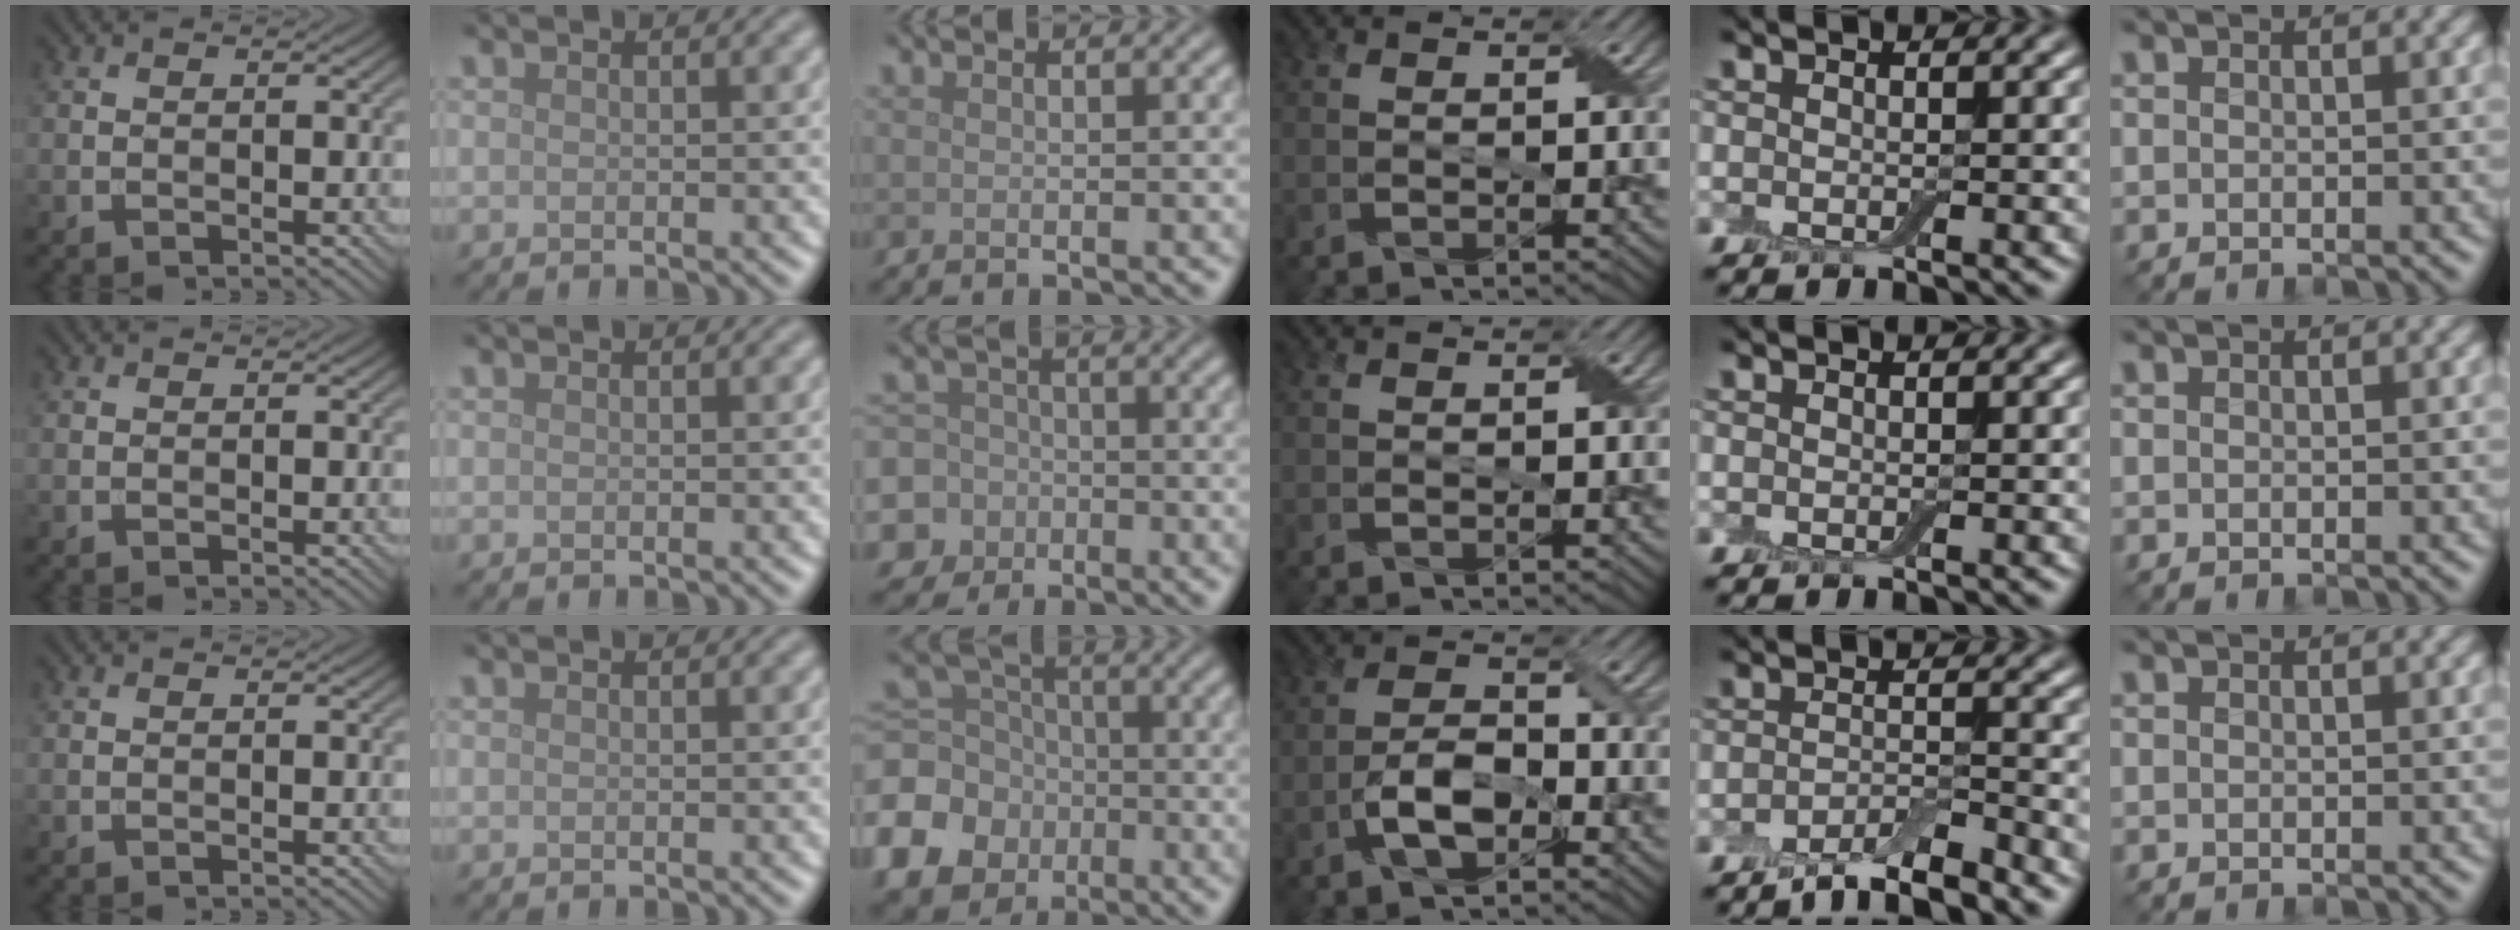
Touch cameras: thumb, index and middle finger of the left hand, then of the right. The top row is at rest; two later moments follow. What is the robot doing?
{"motion": "fold", "object": "cloth"}